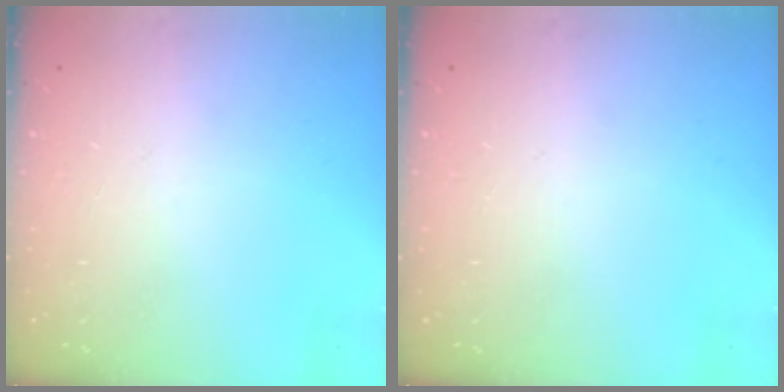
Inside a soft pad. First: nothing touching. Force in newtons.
{"total": 0.0}